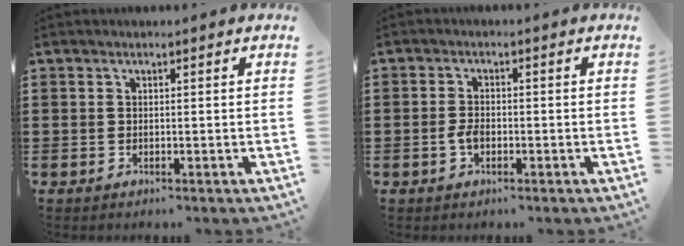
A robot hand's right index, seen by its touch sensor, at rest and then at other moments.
{"total": 3.2, "force": [-1.1, 1.7, 2.5], "torque": [-0.068, -0.005, -0.027]}